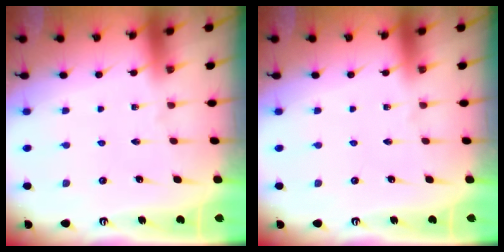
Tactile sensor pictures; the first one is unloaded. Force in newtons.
{"total": 0.0}